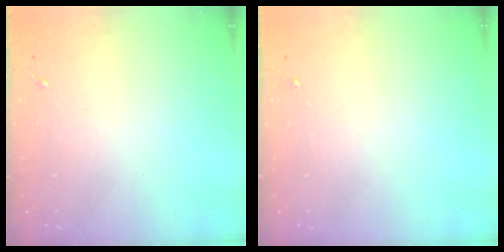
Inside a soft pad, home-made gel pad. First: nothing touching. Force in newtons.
{"total": 0.0}